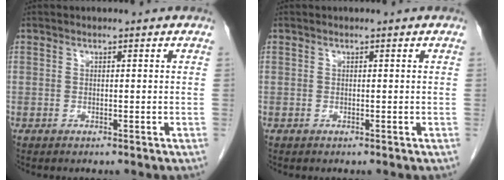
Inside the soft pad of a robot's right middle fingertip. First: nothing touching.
{"total": 0.0}